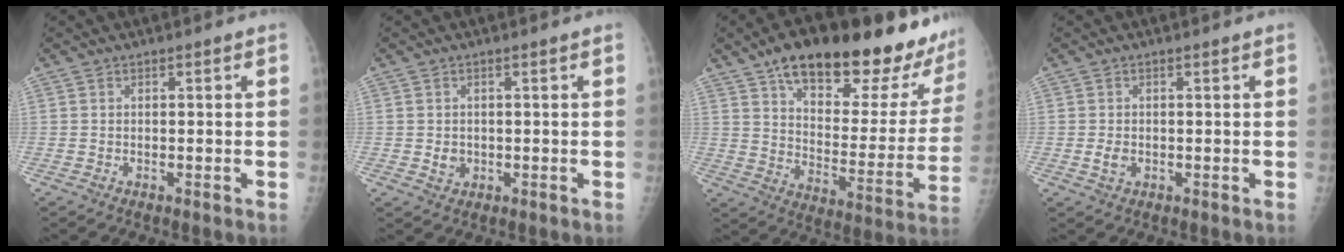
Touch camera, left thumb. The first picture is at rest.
{"total": 2.0, "force": [-0.1, 1.8, 1.1], "torque": [-0.011, 0.000, 0.005]}
{"total": 28.4, "force": [20.4, 9.0, 17.6], "torque": [-0.217, -0.072, 0.293]}
{"total": 1.9, "force": [-0.2, 1.3, 1.4], "torque": [-0.023, 0.000, -0.002]}